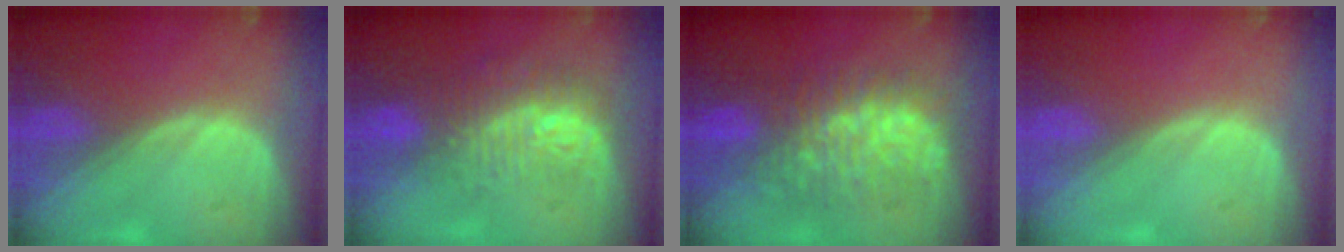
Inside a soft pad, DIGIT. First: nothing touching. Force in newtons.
{"total": 9.0, "press": 8.4, "slide": 3.2}
{"total": 9.5, "press": 9.5, "slide": 0.7}
{"total": 0.0}